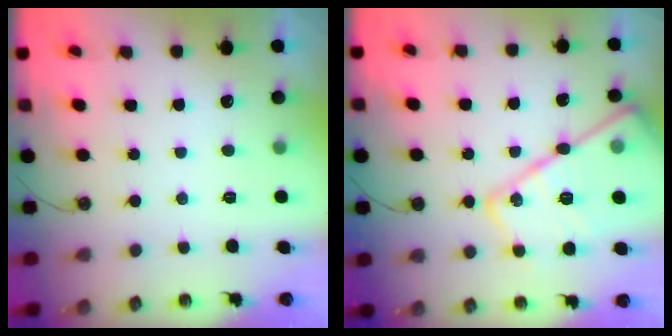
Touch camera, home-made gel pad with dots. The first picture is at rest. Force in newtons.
{"total": 23.5, "press": 23.4, "slide": 1.8}